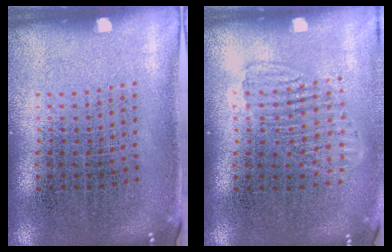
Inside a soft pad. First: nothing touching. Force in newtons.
{"total": 1.4, "press": 1.2, "slide": 0.7}